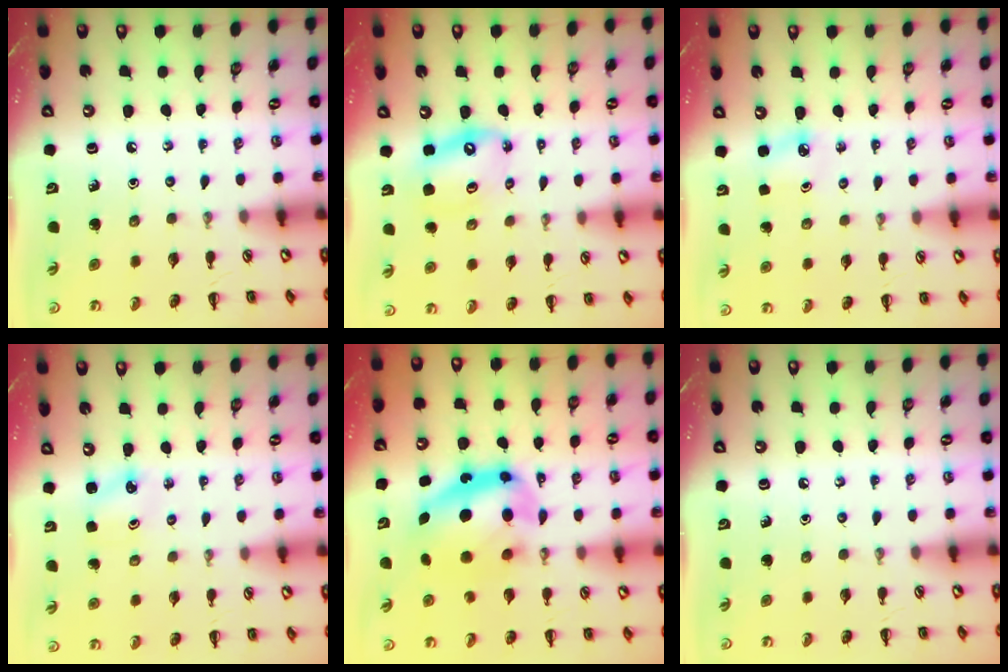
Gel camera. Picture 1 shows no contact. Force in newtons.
{"total": 9.6, "press": 9.3, "slide": 2.4}
{"total": 4.4, "press": 4.3, "slide": 1.2}
{"total": 2.0, "press": 2.0, "slide": 0.6}
{"total": 10.8, "press": 10.6, "slide": 2.3}
{"total": 0.0}